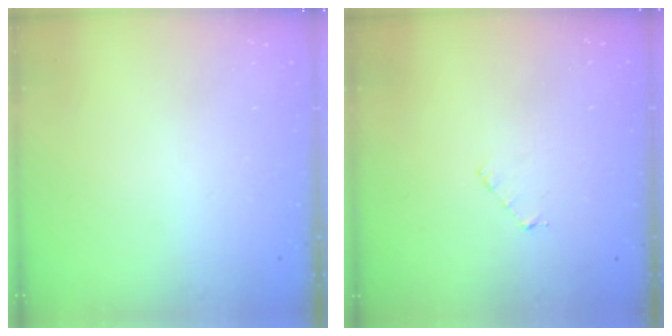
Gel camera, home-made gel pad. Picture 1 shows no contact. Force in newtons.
{"total": 3.3, "press": 3.3, "slide": 0.3}